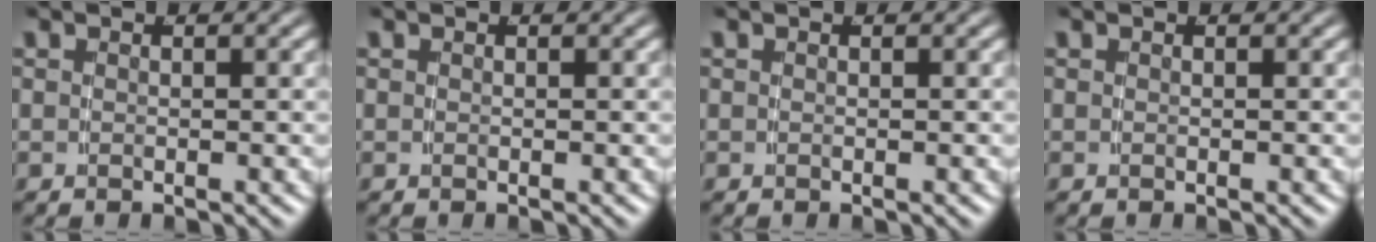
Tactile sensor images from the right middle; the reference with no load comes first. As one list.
[{"total": 0.0}, {"total": 0.0}, {"total": 0.0}]